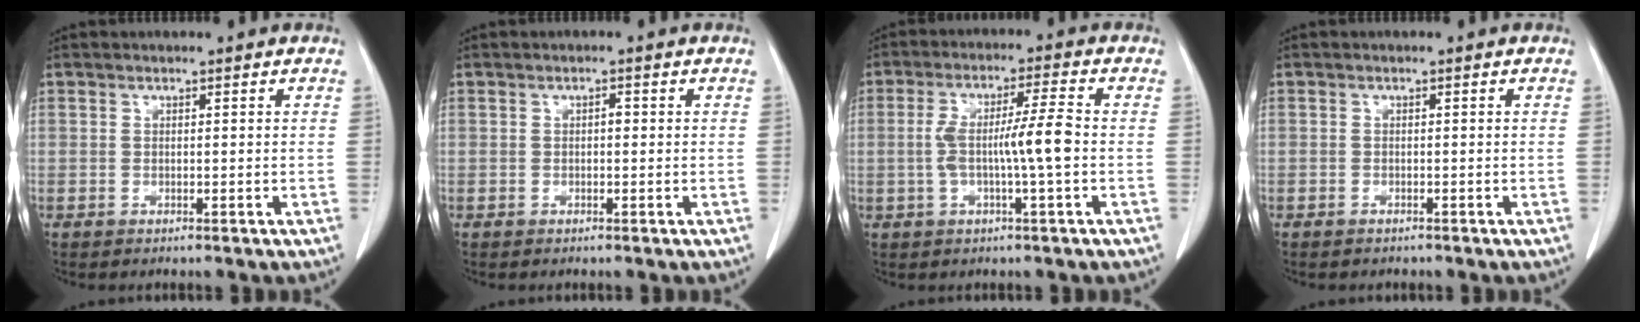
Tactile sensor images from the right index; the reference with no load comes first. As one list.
[{"total": 0.8, "force": [0.0, 0.4, 0.7], "torque": [-0.010, 0.003, -0.002]}, {"total": 7.6, "force": [-1.0, -0.2, 7.5], "torque": [-0.145, 0.011, -0.016]}, {"total": 0.9, "force": [-0.8, 0.4, 0.1], "torque": [-0.008, 0.000, -0.012]}]